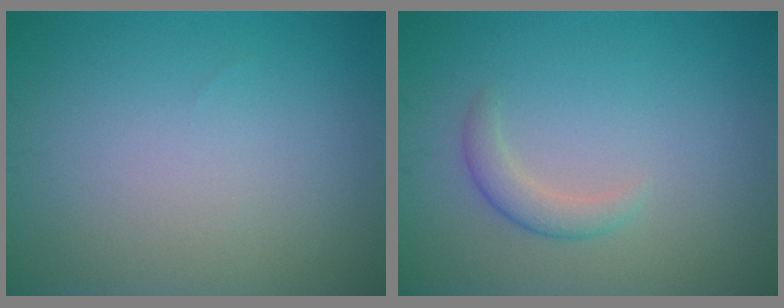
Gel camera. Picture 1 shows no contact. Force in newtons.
{"total": 1.8, "press": 1.8, "slide": 0.1}